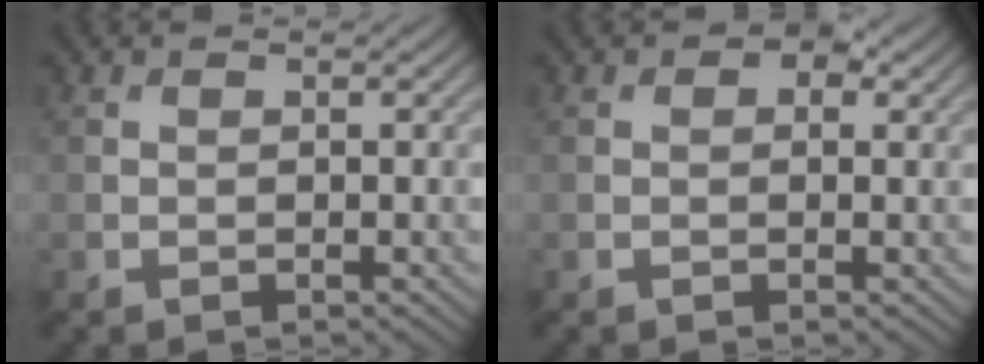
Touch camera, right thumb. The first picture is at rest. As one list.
[{"total": 2.2, "force": [1.0, 1.4, 1.4], "torque": [-0.013, -0.003, 0.008]}]